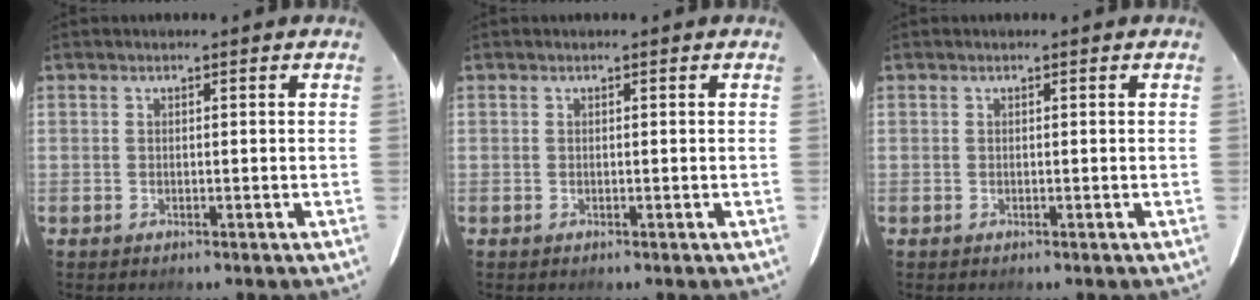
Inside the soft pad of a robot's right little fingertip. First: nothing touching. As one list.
[{"total": 0.0}, {"total": 0.0}]